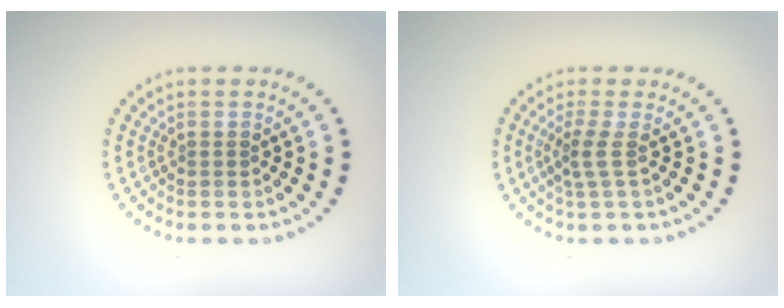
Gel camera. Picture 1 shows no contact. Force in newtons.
{"total": 1.9, "press": 1.3, "slide": 1.4}